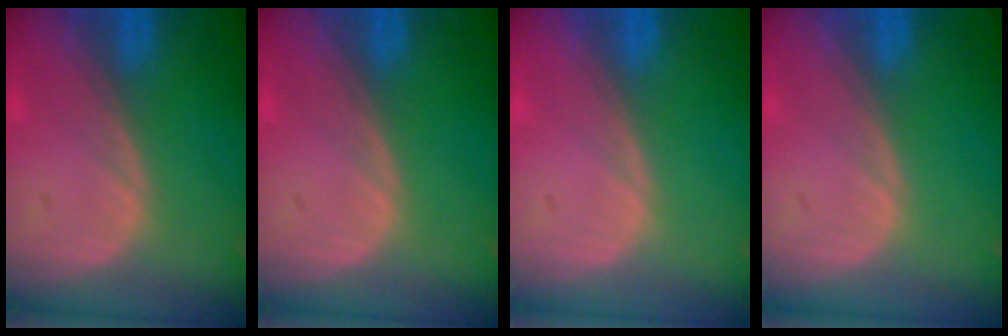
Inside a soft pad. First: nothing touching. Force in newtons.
{"total": 0.0}
{"total": 0.0}
{"total": 0.0}